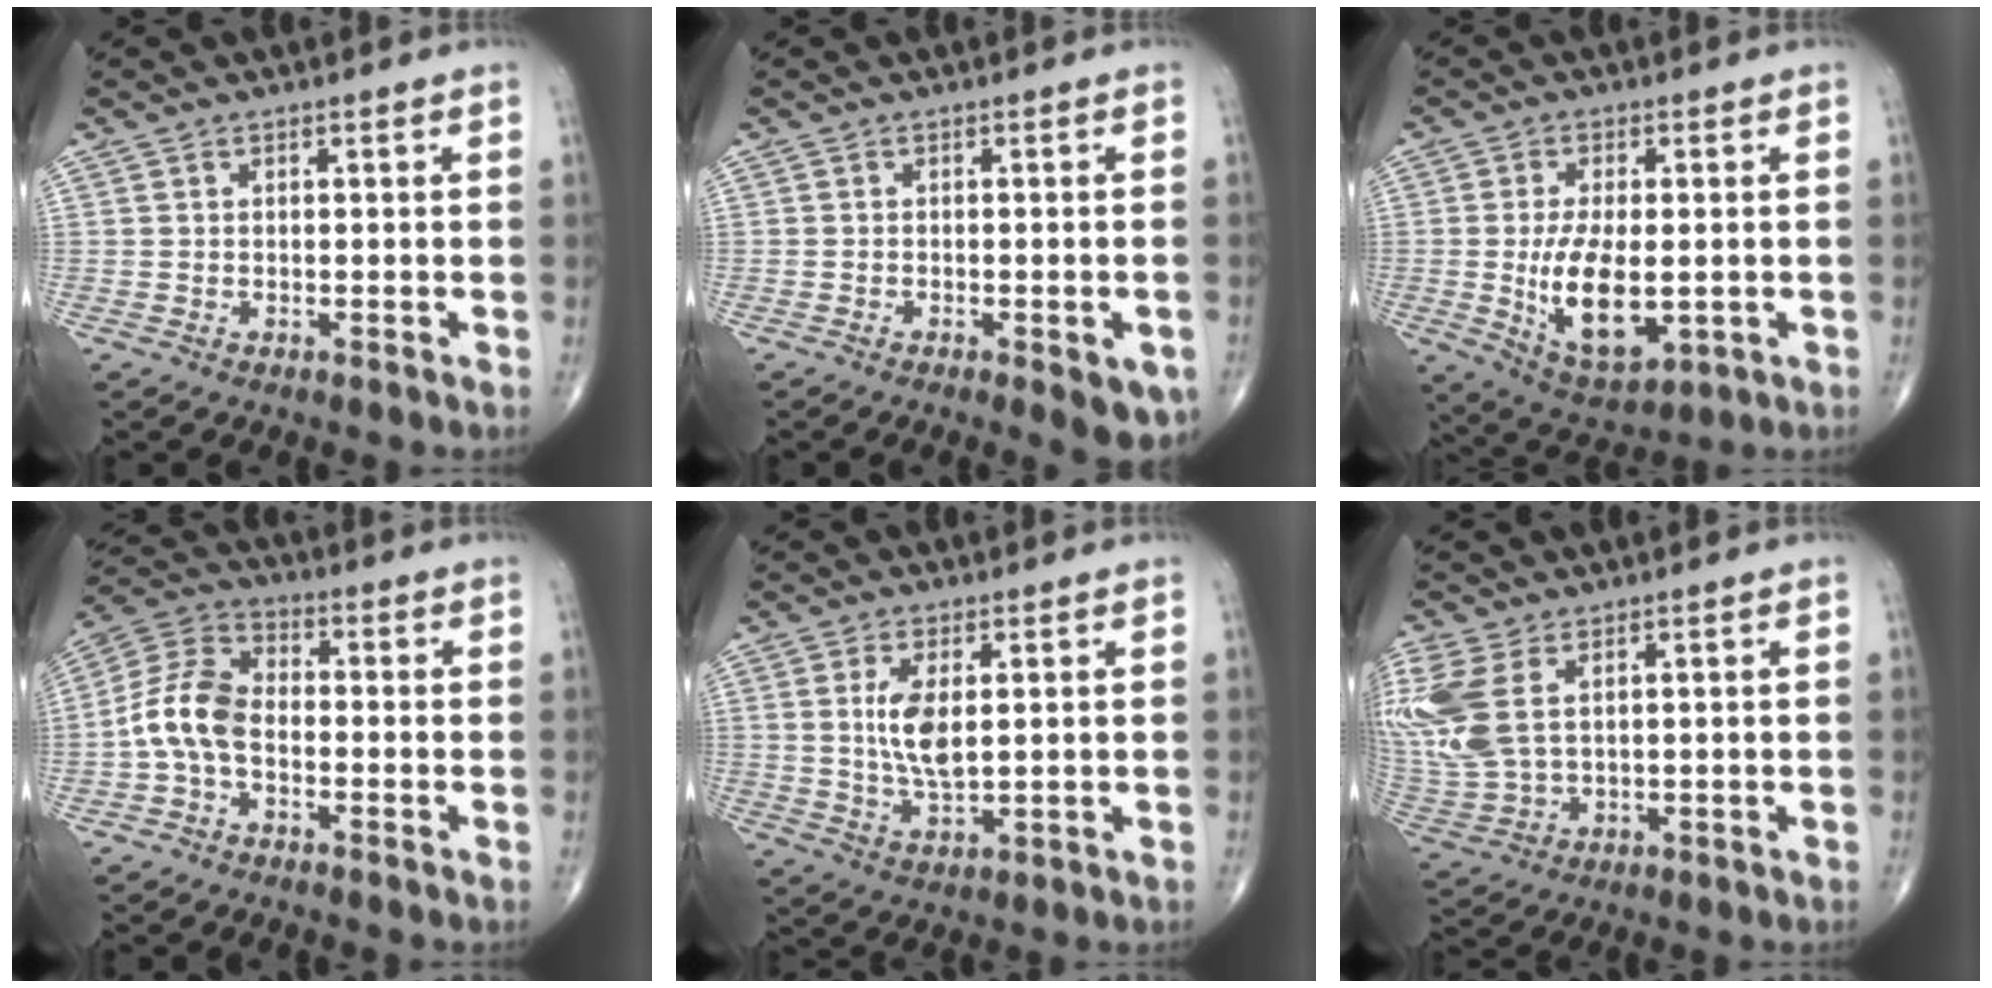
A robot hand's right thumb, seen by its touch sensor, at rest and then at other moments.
{"total": 5.6, "force": [-2.3, 1.9, 4.7], "torque": [-0.046, 0.001, -0.024]}
{"total": 12.7, "force": [-1.5, 6.2, 10.9], "torque": [-0.185, -0.016, -0.012]}
{"total": 9.1, "force": [-2.1, 5.5, 6.9], "torque": [-0.136, 0.033, -0.055]}
{"total": 7.0, "force": [1.4, 2.9, 6.2], "torque": [-0.123, -0.015, 0.033]}
{"total": 14.4, "force": [4.3, 8.5, 10.8], "torque": [-0.290, -0.006, 0.097]}